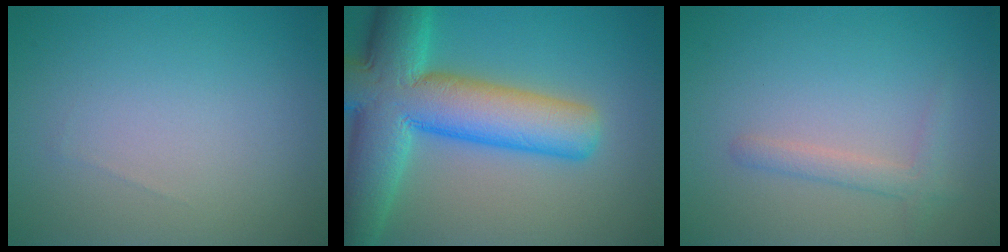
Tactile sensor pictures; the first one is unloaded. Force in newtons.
{"total": 12.3, "press": 12.3, "slide": 0.6}
{"total": 1.7, "press": 1.7, "slide": 0.1}